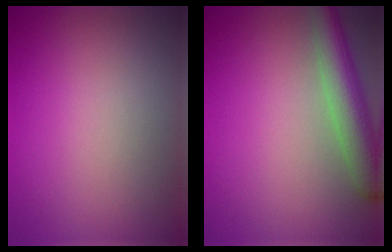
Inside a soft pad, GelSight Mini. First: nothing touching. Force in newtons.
{"total": 5.4, "press": 5.3, "slide": 0.4}